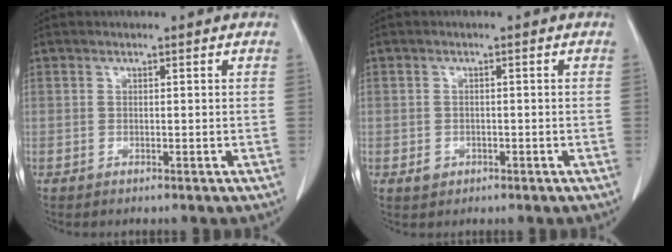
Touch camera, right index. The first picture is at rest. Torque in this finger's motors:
{"motor_torque": [-0.33, -0.05, -0.69, -0.21]}